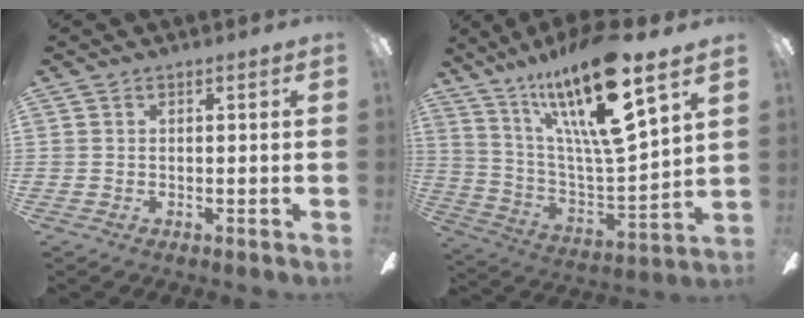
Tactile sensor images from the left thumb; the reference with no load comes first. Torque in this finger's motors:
{"motor_torque": [0.39, 0.44, 1.32, -1.45, 0.17]}